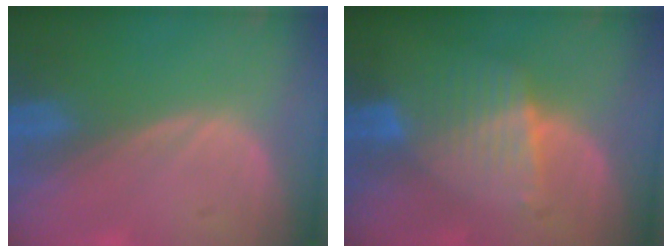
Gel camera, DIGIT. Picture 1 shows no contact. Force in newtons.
{"total": 6.9, "press": 6.0, "slide": 3.3}